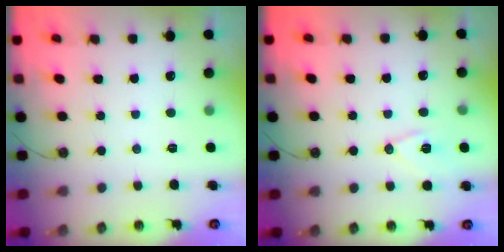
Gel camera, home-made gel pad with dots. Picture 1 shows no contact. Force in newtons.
{"total": 9.0, "press": 8.6, "slide": 2.7}